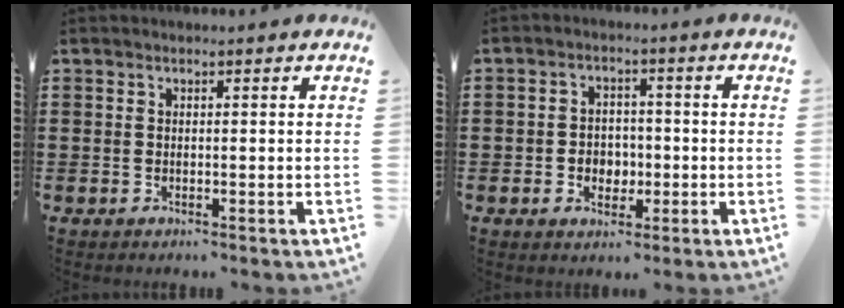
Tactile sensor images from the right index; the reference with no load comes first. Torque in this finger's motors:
{"motor_torque": [0.75, 1.39, 0.11, 0.01]}